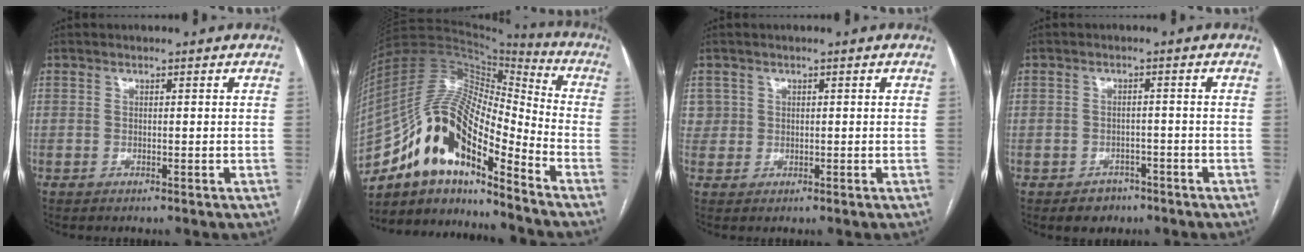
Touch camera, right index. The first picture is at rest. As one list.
[{"total": 17.8, "force": [-11.6, 4.8, 12.6], "torque": [-0.232, 0.033, -0.201]}, {"total": 2.2, "force": [0.7, 2.1, 0.0], "torque": [0.017, 0.007, 0.008]}, {"total": 3.5, "force": [-2.2, 2.6, 0.7], "torque": [-0.006, 0.009, -0.026]}]